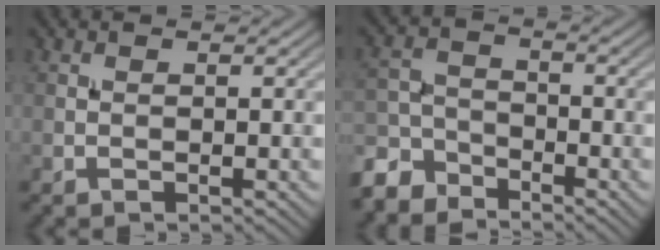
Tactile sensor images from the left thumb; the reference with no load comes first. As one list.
[{"total": 5.6, "force": [-4.6, 2.7, 1.7], "torque": [-0.041, -0.002, -0.107]}]